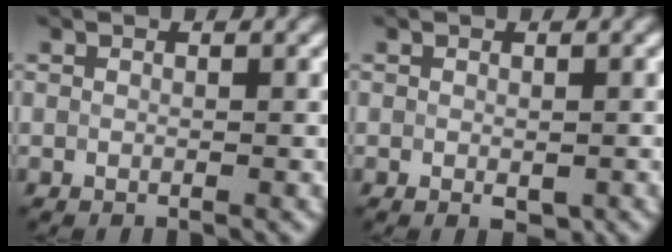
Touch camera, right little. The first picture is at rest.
{"total": 0.7, "force": [-0.5, -0.2, 0.4], "torque": [-0.014, -0.005, 0.007]}